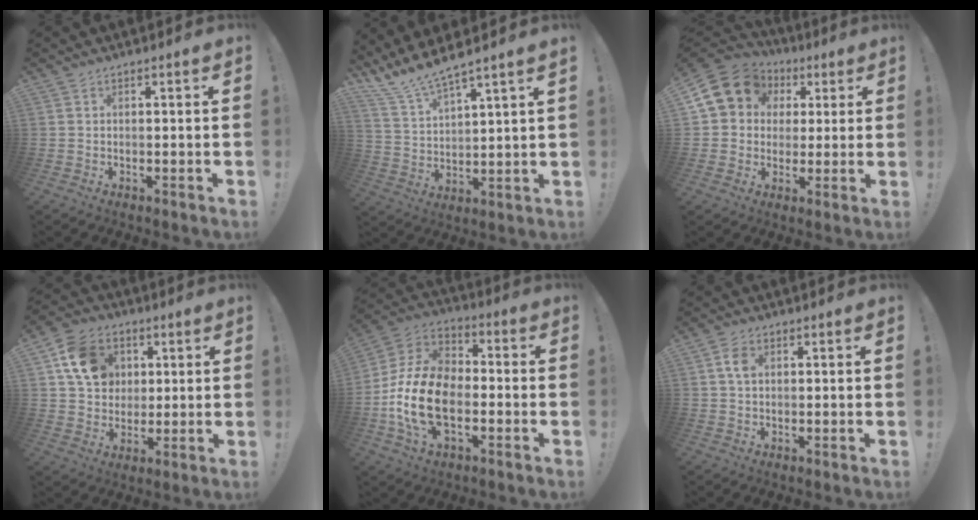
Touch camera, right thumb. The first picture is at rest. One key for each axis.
{"total": 8.9, "fx": 8.4, "fy": 0.1, "fz": 2.9, "tx": -0.083, "ty": -0.057, "tz": 0.152}
{"total": 13.7, "fx": 4.8, "fy": 11.5, "fz": 5.8, "tx": -0.087, "ty": -0.014, "tz": 0.100}
{"total": 14.4, "fx": 4.9, "fy": 11.8, "fz": 6.6, "tx": -0.095, "ty": -0.007, "tz": 0.102}
{"total": 20.3, "fx": -5.6, "fy": 12.6, "fz": 14.9, "tx": -0.300, "ty": 0.039, "tz": -0.087}
{"total": 4.1, "fx": 1.0, "fy": 2.8, "fz": 2.8, "tx": -0.041, "ty": 0.002, "tz": 0.017}